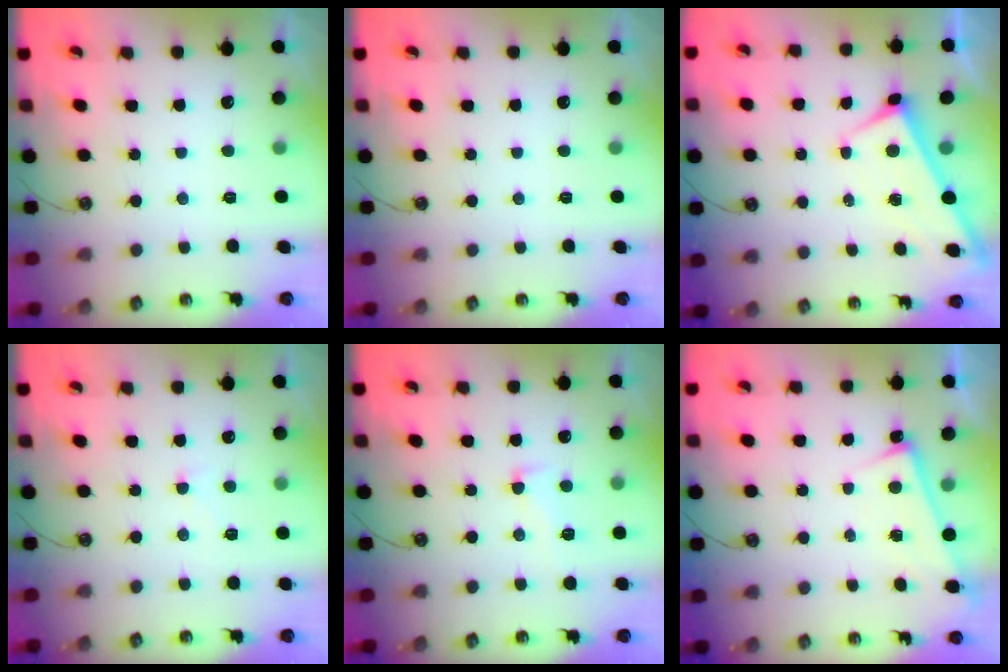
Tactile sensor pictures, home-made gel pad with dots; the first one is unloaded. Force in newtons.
{"total": 0.0}
{"total": 1.6, "press": 1.6, "slide": 0.1}
{"total": 1.8, "press": 1.7, "slide": 0.5}
{"total": 1.5, "press": 0.3, "slide": 1.5}
{"total": 2.8, "press": 2.7, "slide": 0.4}